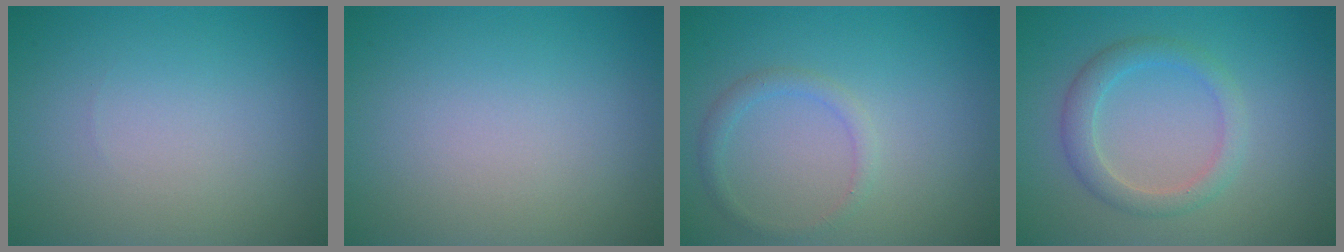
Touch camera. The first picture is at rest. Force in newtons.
{"total": 0.0}
{"total": 1.4, "press": 1.4, "slide": 0.2}
{"total": 2.6, "press": 2.6, "slide": 0.1}